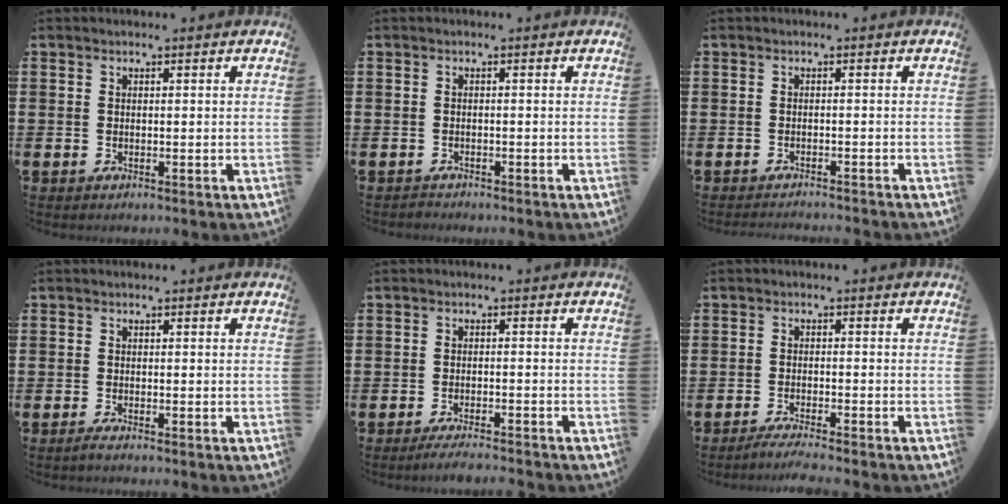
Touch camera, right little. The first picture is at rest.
{"total": 0.8, "force": [-0.8, 0.1, -0.1], "torque": [0.000, 0.001, -0.017]}
{"total": 1.1, "force": [-1.1, -0.2, -0.1], "torque": [0.000, 0.002, -0.024]}
{"total": 0.8, "force": [-0.6, 0.1, 0.6], "torque": [-0.010, -0.003, -0.011]}
{"total": 1.9, "force": [-1.7, -0.1, 0.8], "torque": [-0.014, 0.005, -0.032]}
{"total": 2.3, "force": [-2.1, -0.2, 0.9], "torque": [-0.014, 0.002, -0.040]}